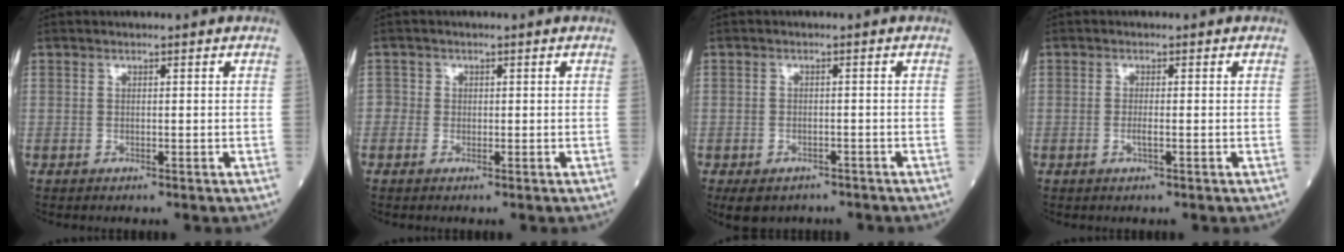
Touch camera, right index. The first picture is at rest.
{"total": 1.3, "force": [-0.3, 1.3, 0.1], "torque": [0.010, 0.005, -0.010]}
{"total": 5.5, "force": [-4.1, 3.4, 1.3], "torque": [-0.013, 0.005, -0.057]}
{"total": 1.3, "force": [-0.4, -0.1, 1.2], "torque": [-0.025, -0.003, -0.007]}